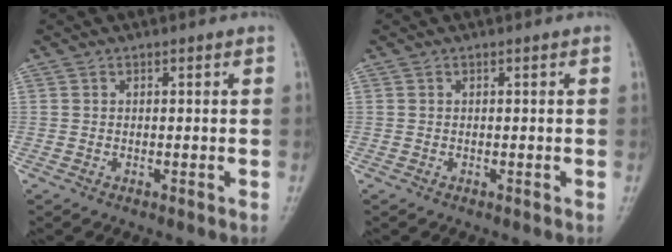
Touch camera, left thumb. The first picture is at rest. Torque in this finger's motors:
{"motor_torque": [2.54, 2.47, 0.01, -0.11, 0.06]}